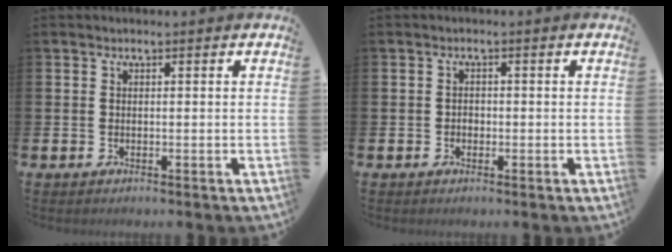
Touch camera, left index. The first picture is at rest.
{"total": 1.1, "force": [-0.4, 0.9, 0.4], "torque": [-0.007, 0.004, -0.009]}